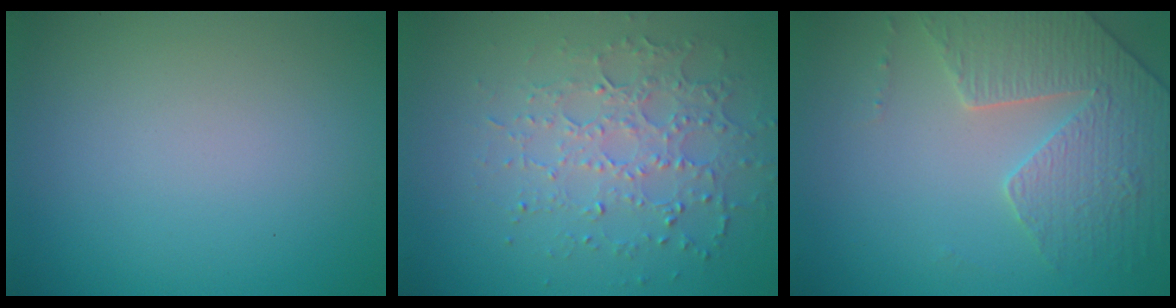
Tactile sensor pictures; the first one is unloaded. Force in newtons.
{"total": 3.5, "press": 3.3, "slide": 1.2}
{"total": 3.9, "press": 3.8, "slide": 1.1}